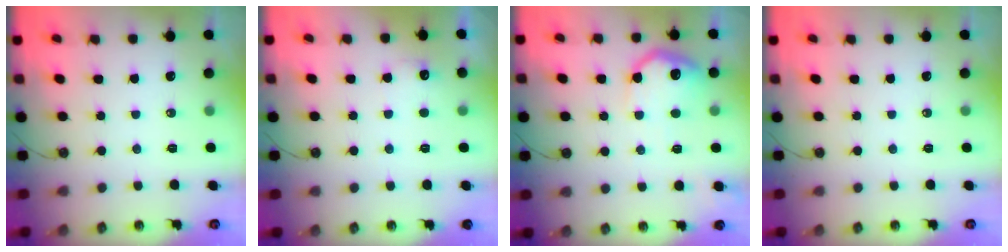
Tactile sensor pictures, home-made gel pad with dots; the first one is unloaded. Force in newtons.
{"total": 5.7, "press": 5.5, "slide": 1.3}
{"total": 12.1, "press": 12.1, "slide": 0.3}
{"total": 0.0}